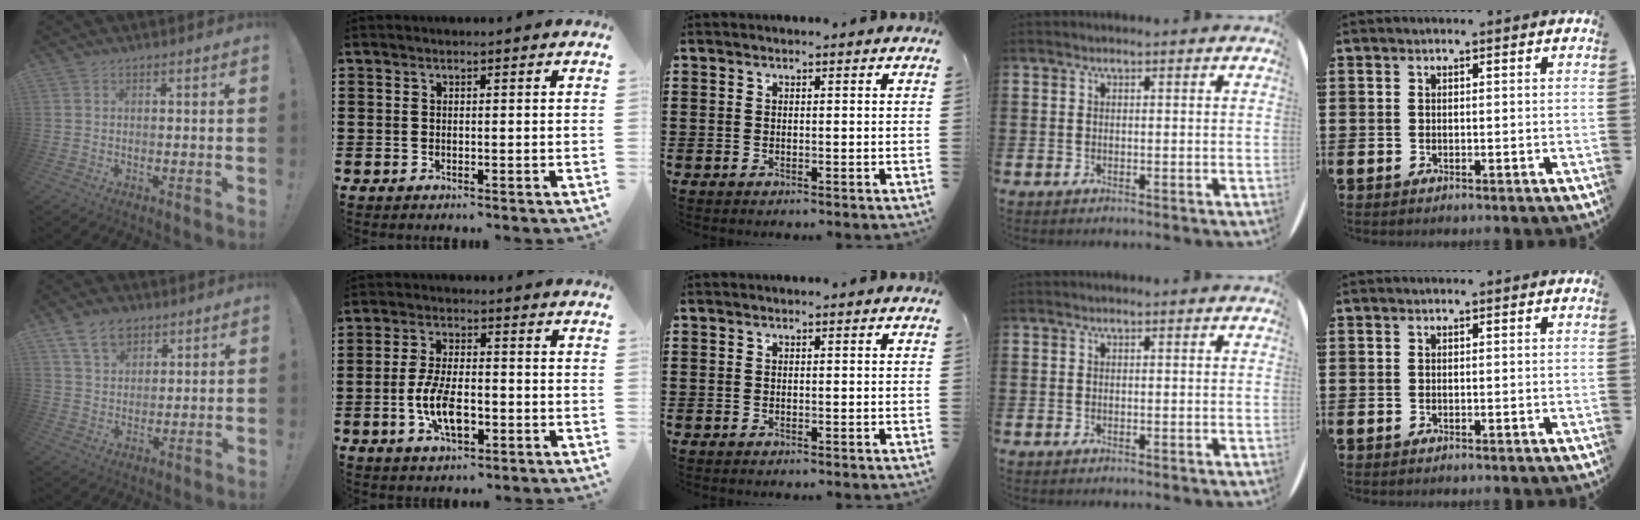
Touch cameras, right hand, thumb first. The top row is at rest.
{"thumb": {"total": 9.6, "force": [5.9, 6.3, 4.1], "torque": [-0.064, -0.022, 0.112]}, "index": {"total": 7.8, "force": [-2.3, 3.4, 6.6], "torque": [-0.144, -0.002, -0.046]}}